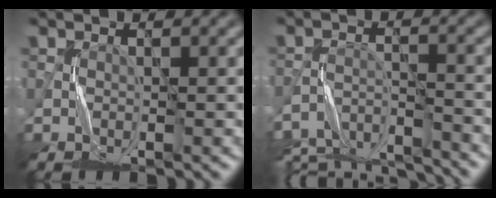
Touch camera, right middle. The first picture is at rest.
{"total": 10.9, "force": [-10.3, 2.7, 2.7], "torque": [-0.048, -0.012, -0.154]}